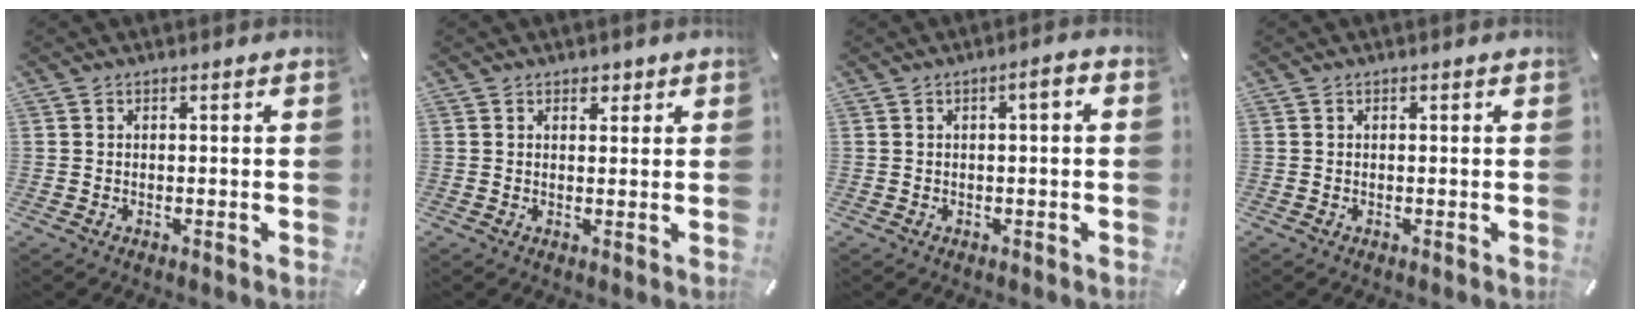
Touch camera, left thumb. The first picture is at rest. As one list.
[{"total": 1.7, "force": [1.0, 1.3, 0.5], "torque": [0.004, -0.003, 0.014]}, {"total": 2.7, "force": [-0.2, 0.7, 2.6], "torque": [-0.048, 0.008, -0.006]}, {"total": 0.0}]